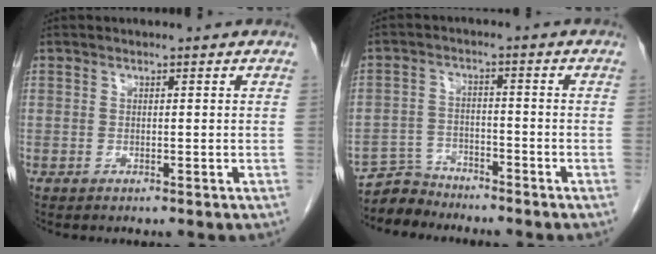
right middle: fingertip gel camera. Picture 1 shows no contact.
{"total": 4.9, "force": [-4.7, 1.2, -0.8], "torque": [0.012, 0.000, -0.088]}